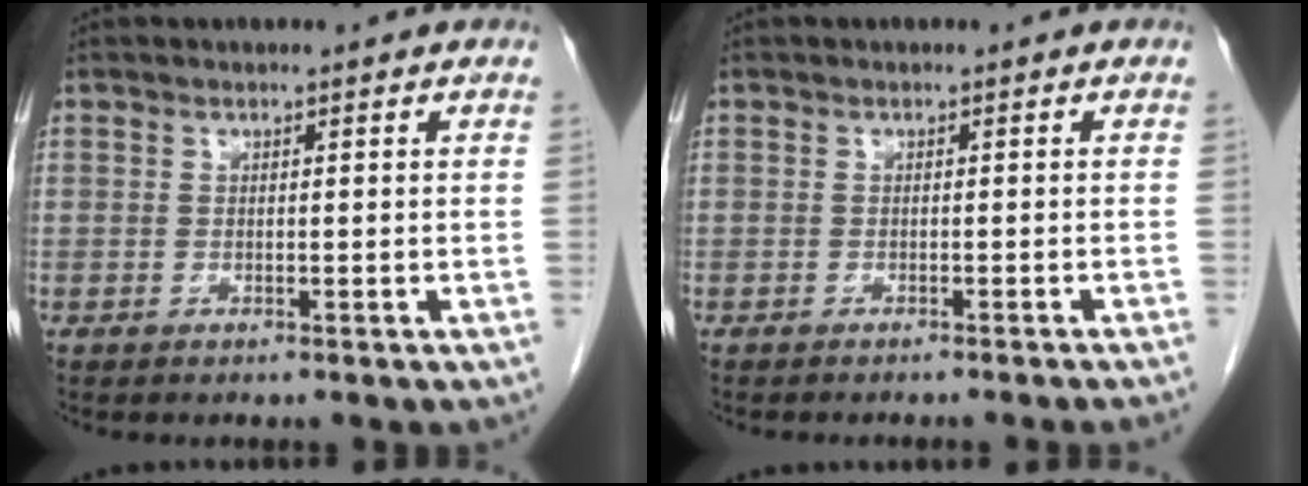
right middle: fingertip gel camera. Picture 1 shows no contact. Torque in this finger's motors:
{"motor_torque": [0.05, -0.05, 0.03, 0.00]}